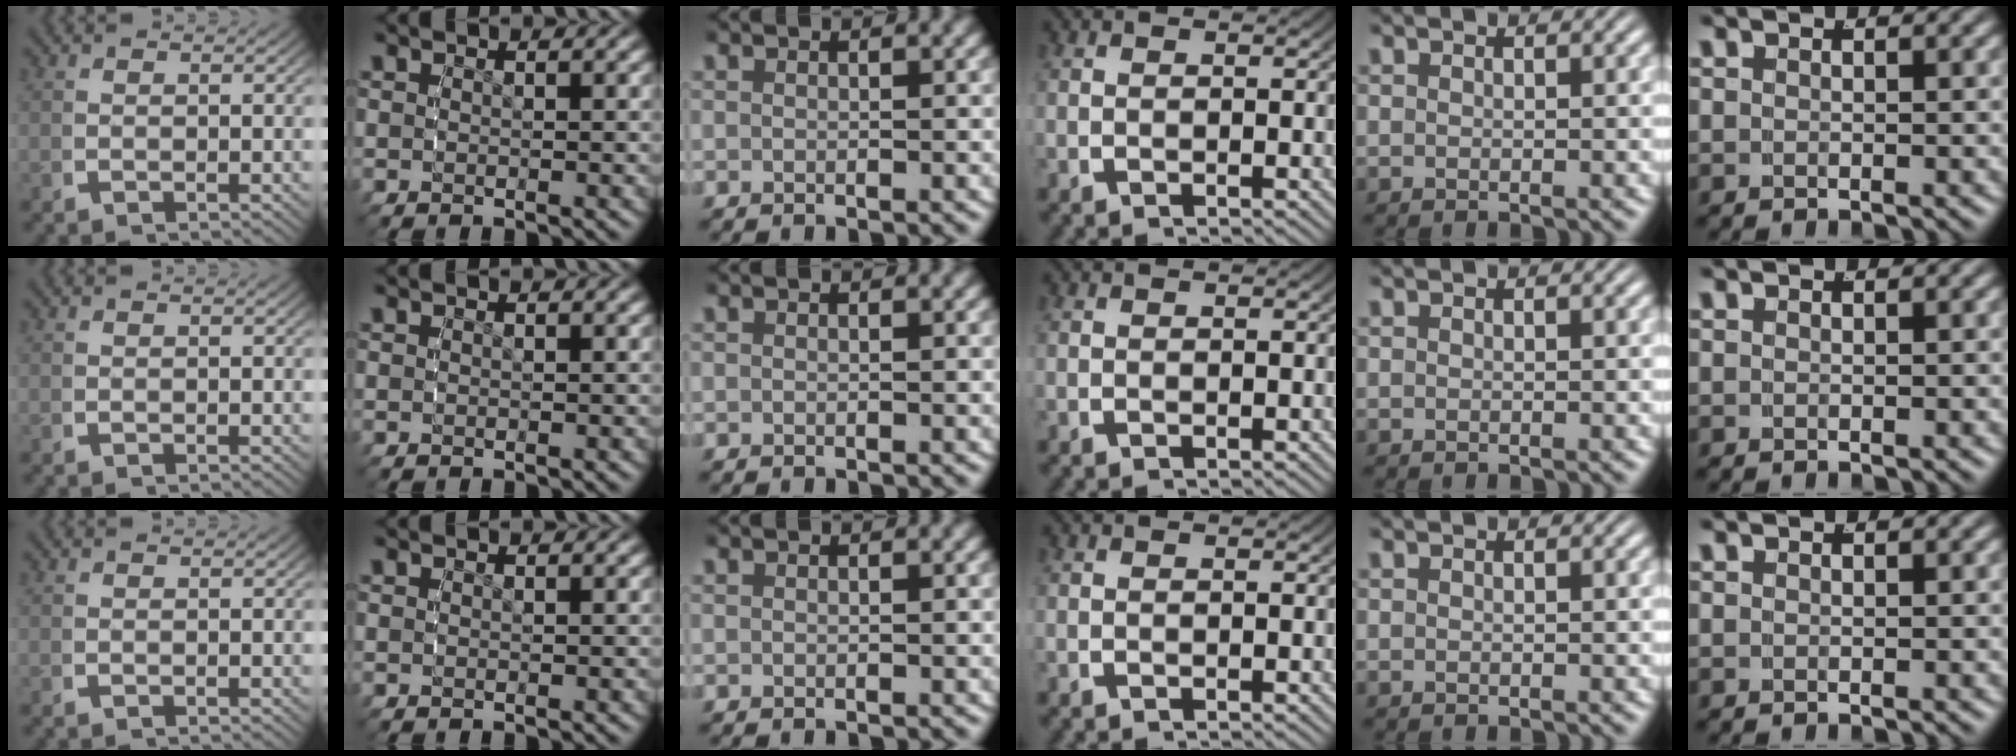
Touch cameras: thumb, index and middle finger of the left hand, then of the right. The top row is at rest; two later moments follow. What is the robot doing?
{"motion": "reach", "object": "toothpaste"}